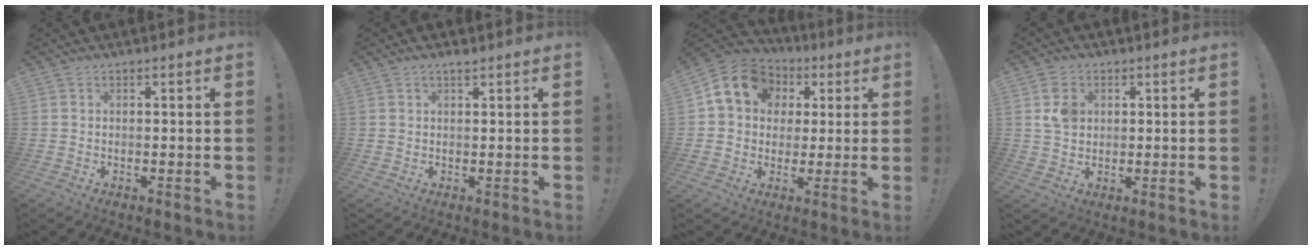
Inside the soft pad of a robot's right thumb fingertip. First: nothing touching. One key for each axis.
{"total": 1.3, "fx": 0.9, "fy": 0.1, "fz": 1.0, "tx": -0.016, "ty": -0.001, "tz": 0.015}
{"total": 12.8, "fx": 4.4, "fy": 10.6, "fz": 5.7, "tx": -0.084, "ty": -0.011, "tz": 0.088}
{"total": 6.4, "fx": 2.1, "fy": 5.1, "fz": 3.2, "tx": -0.046, "ty": 0.001, "tz": 0.041}